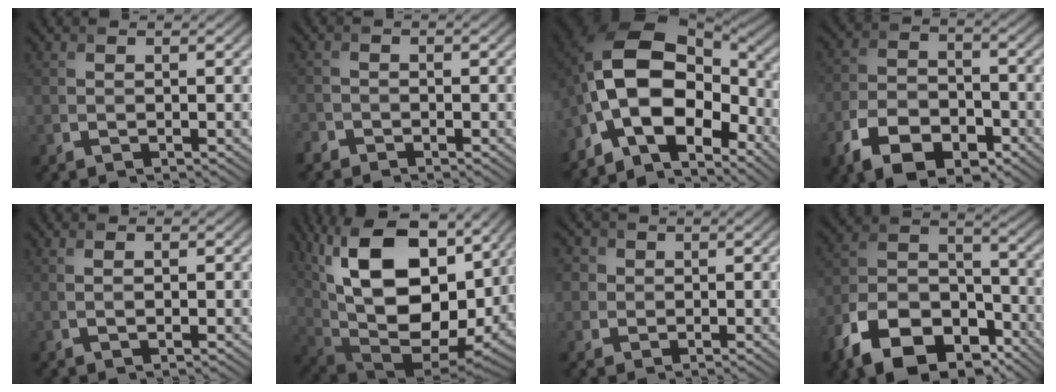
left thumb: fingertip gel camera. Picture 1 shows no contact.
{"total": 1.7, "force": [-1.5, 0.9, 0.2], "torque": [-0.005, -0.003, -0.037]}
{"total": 14.2, "force": [-4.7, 7.9, 10.8], "torque": [-0.210, -0.003, -0.098]}
{"total": 10.1, "force": [-5.9, 5.8, 5.8], "torque": [-0.129, -0.018, -0.114]}
{"total": 1.5, "force": [0.3, 0.3, 1.4], "torque": [-0.022, -0.003, 0.007]}
{"total": 20.6, "force": [6.8, 11.3, 15.9], "torque": [-0.307, 0.028, 0.113]}
{"total": 3.5, "force": [1.1, 3.2, 1.0], "torque": [-0.039, 0.001, 0.014]}
{"total": 15.4, "force": [-9.9, 8.8, 7.9], "torque": [-0.190, -0.030, -0.183]}